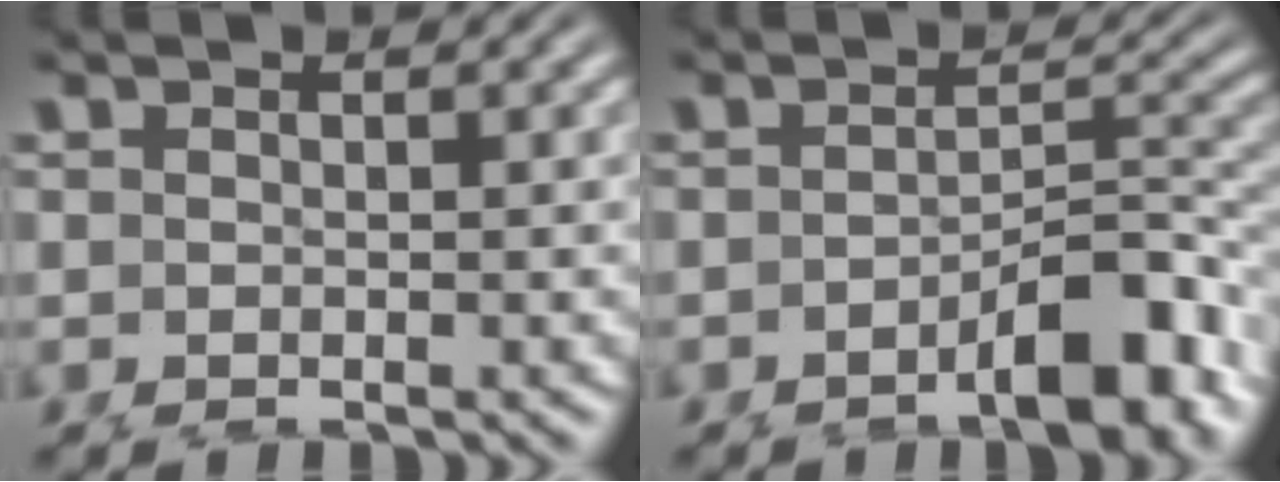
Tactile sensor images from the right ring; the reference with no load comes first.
{"total": 4.9, "force": [-3.0, 1.1, 3.7], "torque": [-0.036, 0.001, -0.050]}